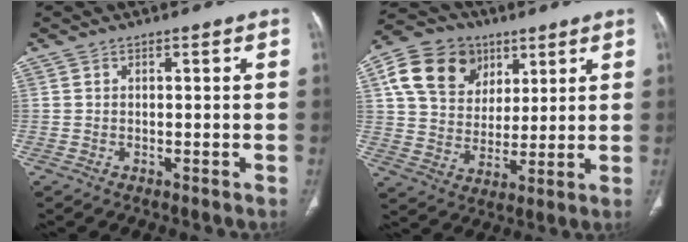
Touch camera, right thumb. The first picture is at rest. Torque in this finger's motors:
{"motor_torque": [-0.71, 1.06, 0.20, -0.07, 0.09]}